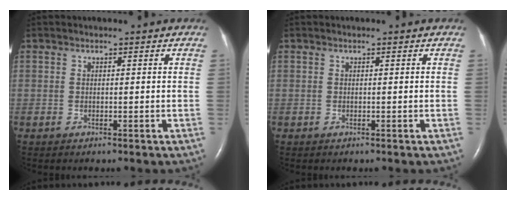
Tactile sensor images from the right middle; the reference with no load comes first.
{"total": 0.0}